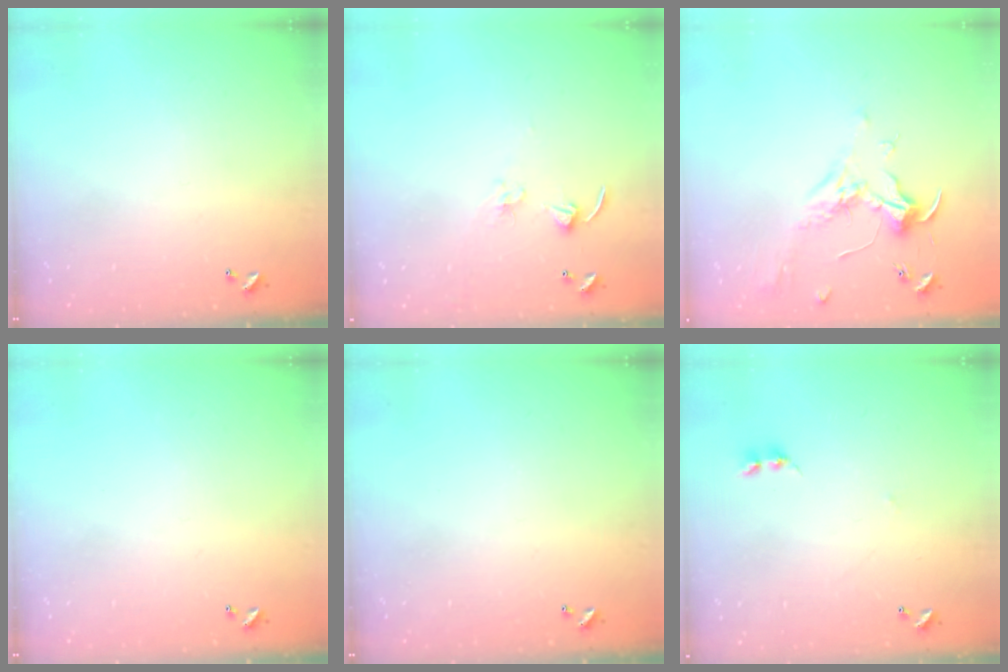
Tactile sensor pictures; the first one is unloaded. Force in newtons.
{"total": 2.7, "press": 2.7, "slide": 0.2}
{"total": 1.8, "press": 1.6, "slide": 0.9}
{"total": 0.0}
{"total": 0.0}
{"total": 2.5, "press": 2.4, "slide": 0.4}